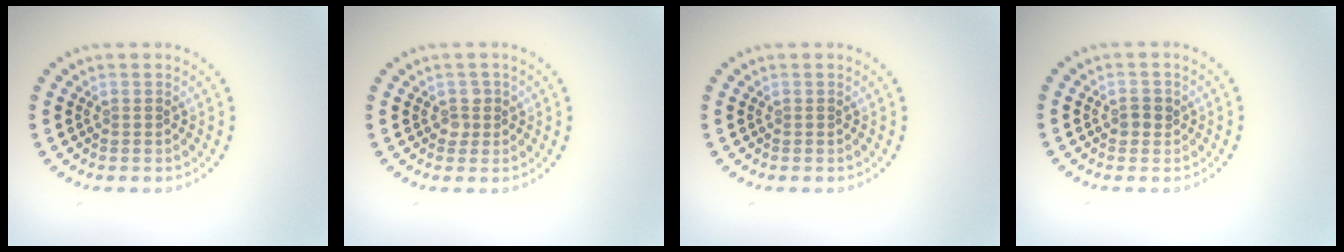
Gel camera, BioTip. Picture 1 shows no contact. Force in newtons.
{"total": 1.2, "press": 1.1, "slide": 0.5}
{"total": 0.0}
{"total": 1.3, "press": 1.3, "slide": 0.4}